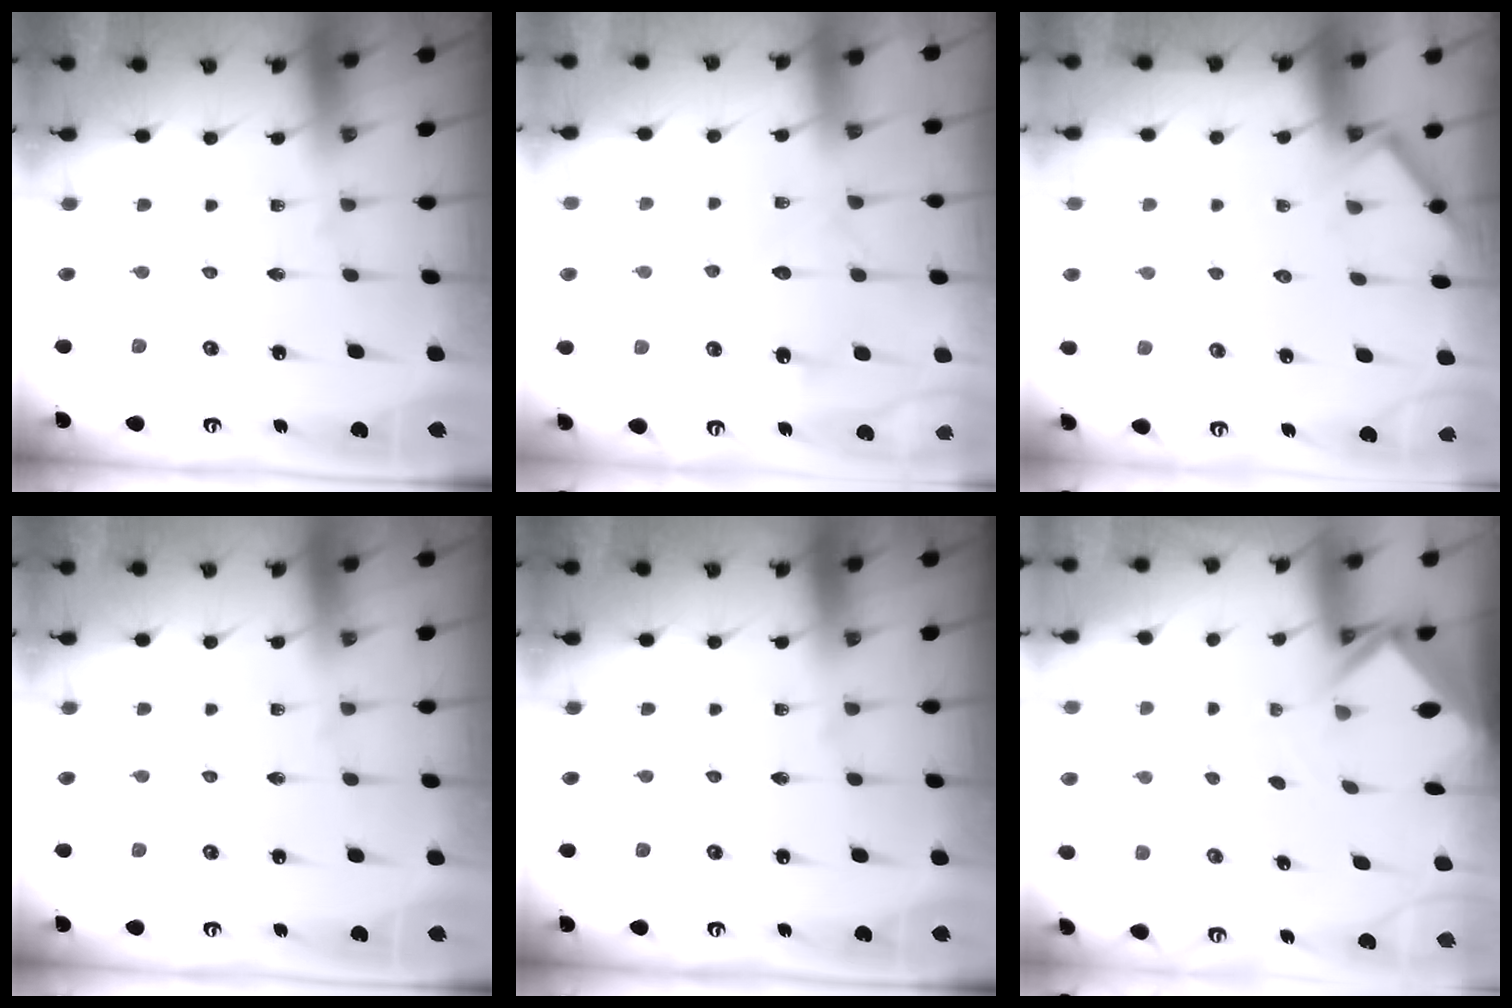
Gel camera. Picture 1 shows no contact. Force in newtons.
{"total": 11.5, "press": 11.4, "slide": 0.9}
{"total": 5.0, "press": 5.0, "slide": 0.5}
{"total": 0.0}
{"total": 0.0}
{"total": 2.7, "press": 2.7, "slide": 0.2}